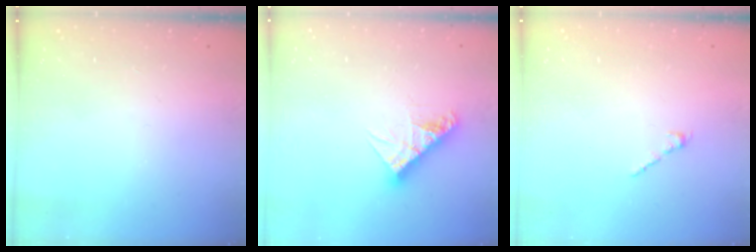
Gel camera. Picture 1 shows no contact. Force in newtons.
{"total": 9.8, "press": 9.8, "slide": 0.7}
{"total": 2.1, "press": 2.0, "slide": 0.7}